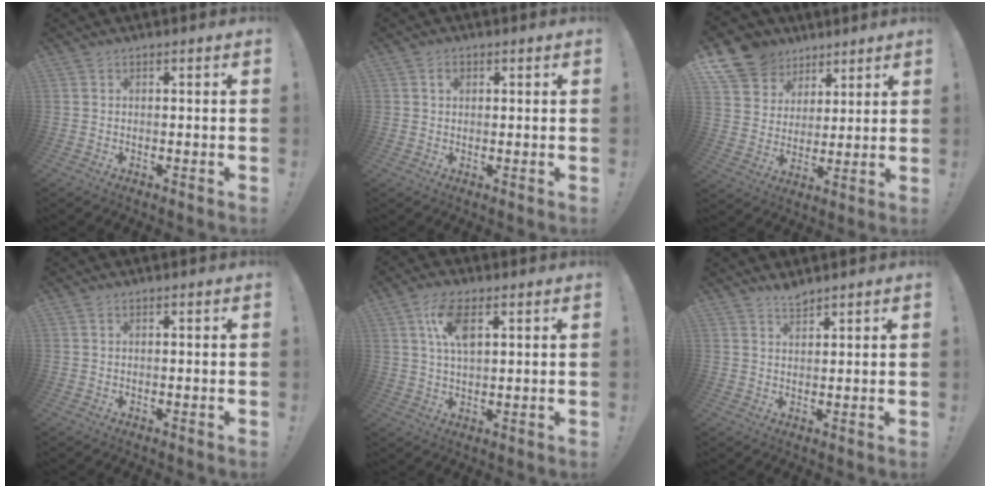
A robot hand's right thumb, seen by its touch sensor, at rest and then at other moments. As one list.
[{"total": 1.8, "force": [0.7, 1.4, 0.8], "torque": [-0.005, -0.001, 0.010]}, {"total": 12.8, "force": [8.1, 9.3, 3.1], "torque": [-0.053, -0.060, 0.162]}, {"total": 0.0}, {"total": 9.2, "force": [3.6, 4.2, 7.3], "torque": [-0.136, -0.002, 0.063]}, {"total": 2.9, "force": [2.7, 0.5, 0.8], "torque": [-0.006, -0.020, 0.047]}]